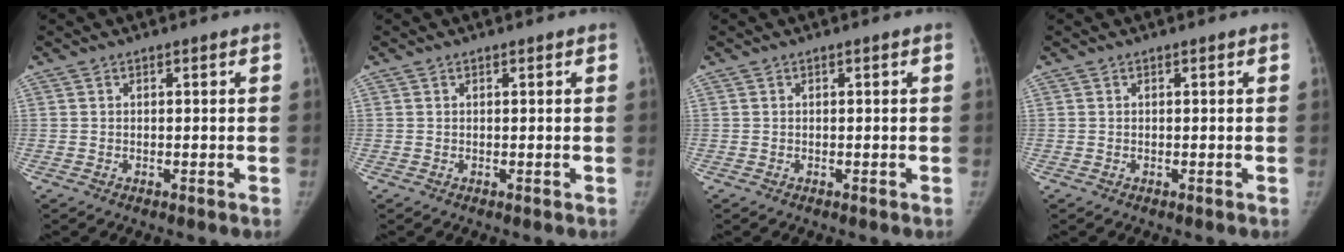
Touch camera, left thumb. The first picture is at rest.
{"total": 0.0}
{"total": 0.0}
{"total": 0.0}